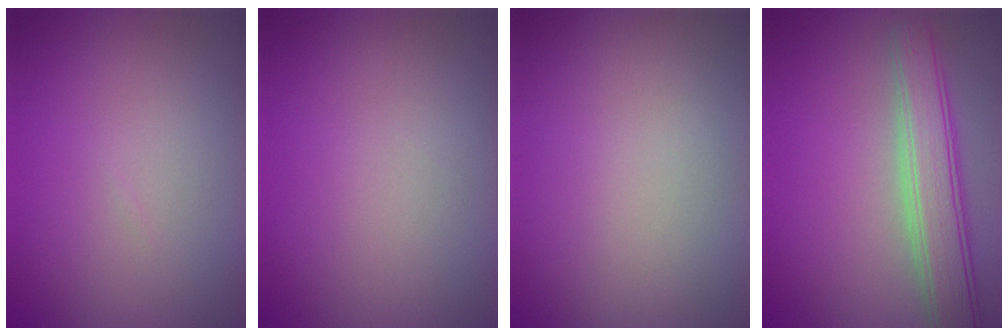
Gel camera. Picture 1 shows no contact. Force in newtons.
{"total": 0.0}
{"total": 0.0}
{"total": 5.2, "press": 5.2, "slide": 0.4}